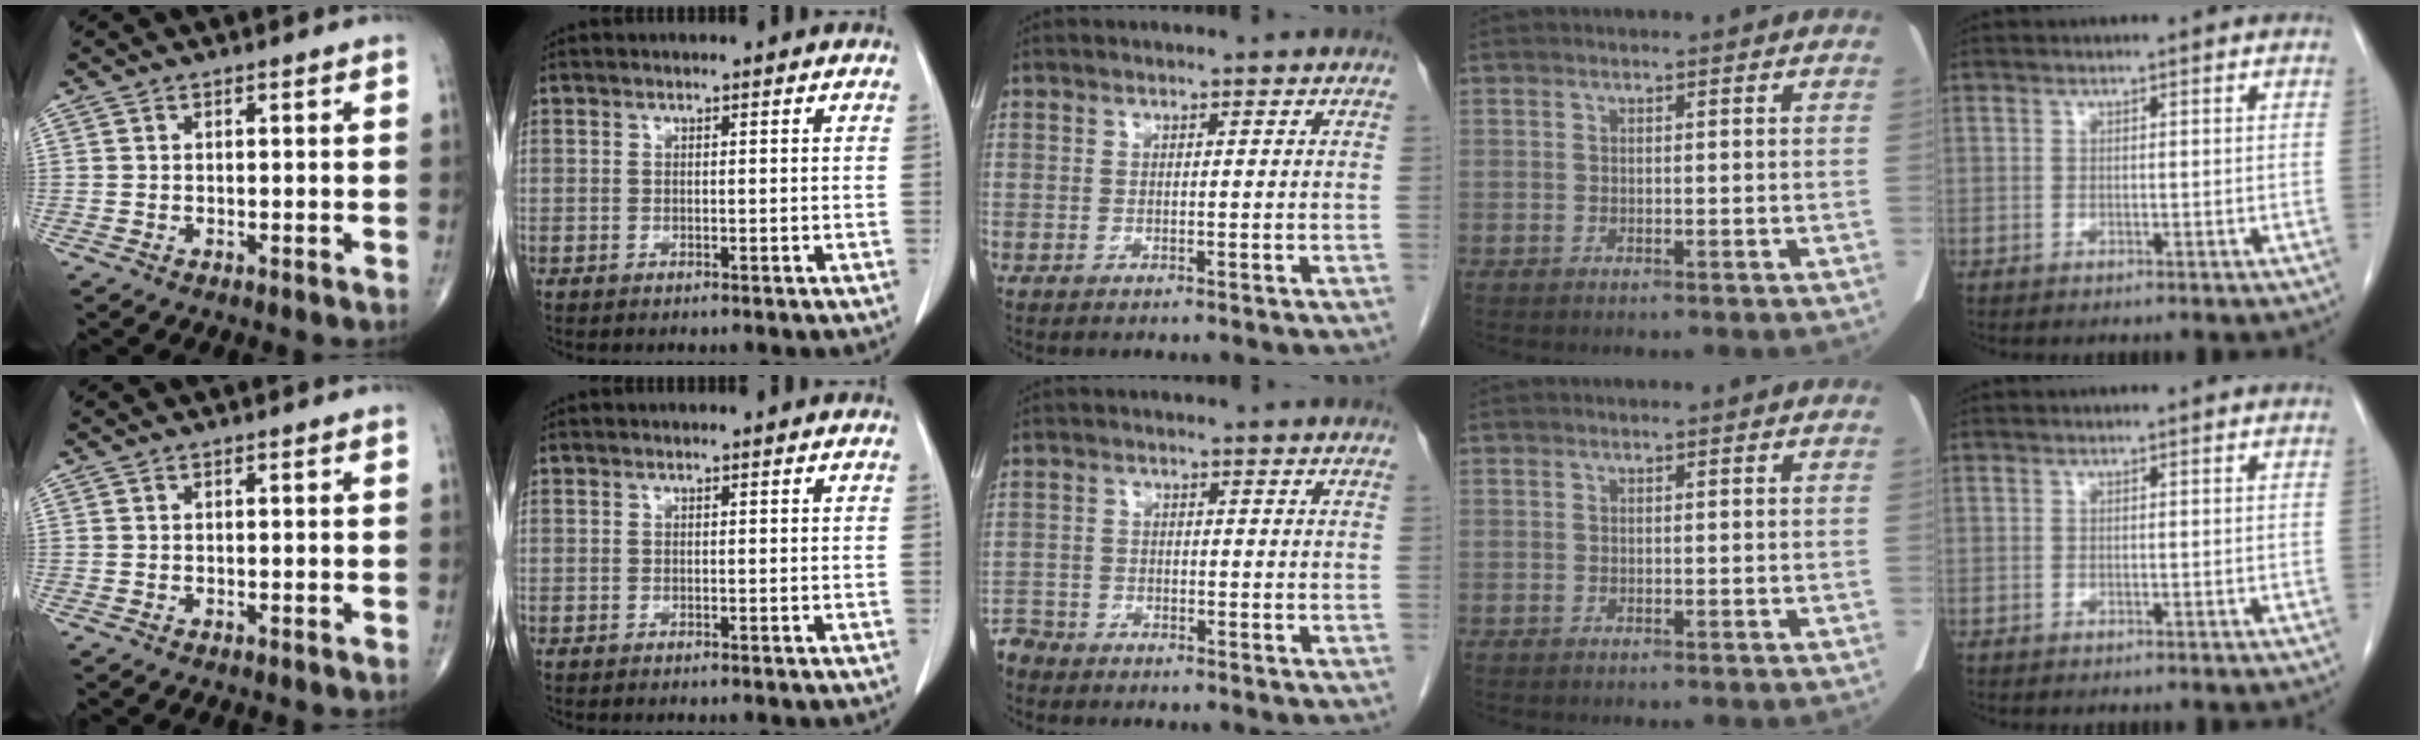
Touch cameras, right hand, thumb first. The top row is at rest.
{"middle": {"total": 3.1, "force": [-2.9, 0.9, -0.4], "torque": [0.009, -0.004, -0.058]}}